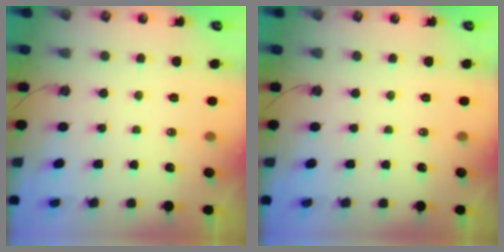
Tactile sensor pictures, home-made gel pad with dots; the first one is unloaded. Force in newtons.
{"total": 0.0}